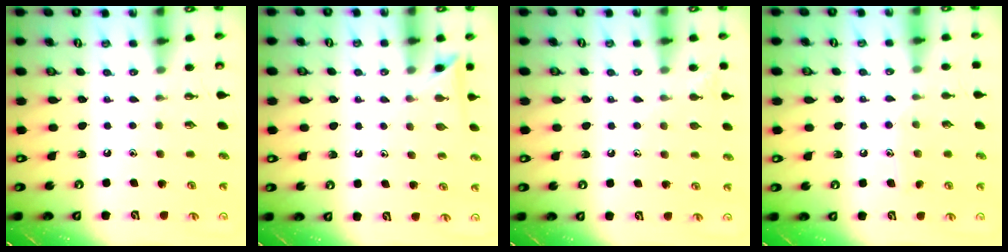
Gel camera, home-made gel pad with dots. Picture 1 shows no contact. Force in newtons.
{"total": 3.3, "press": 3.3, "slide": 0.4}
{"total": 4.9, "press": 4.8, "slide": 0.5}
{"total": 7.6, "press": 7.6, "slide": 0.5}